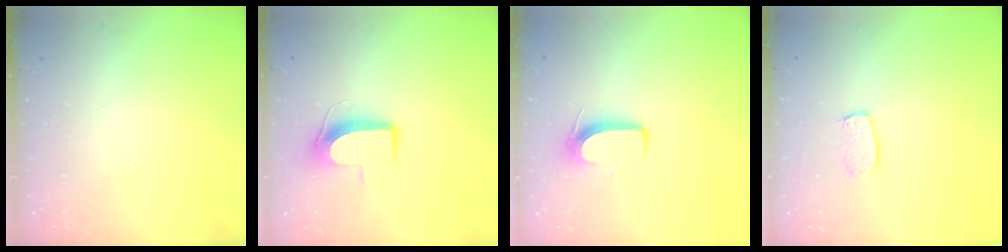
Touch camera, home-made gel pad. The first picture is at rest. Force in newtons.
{"total": 9.2, "press": 9.2, "slide": 0.2}
{"total": 8.0, "press": 8.0, "slide": 0.9}
{"total": 6.6, "press": 6.6, "slide": 0.4}